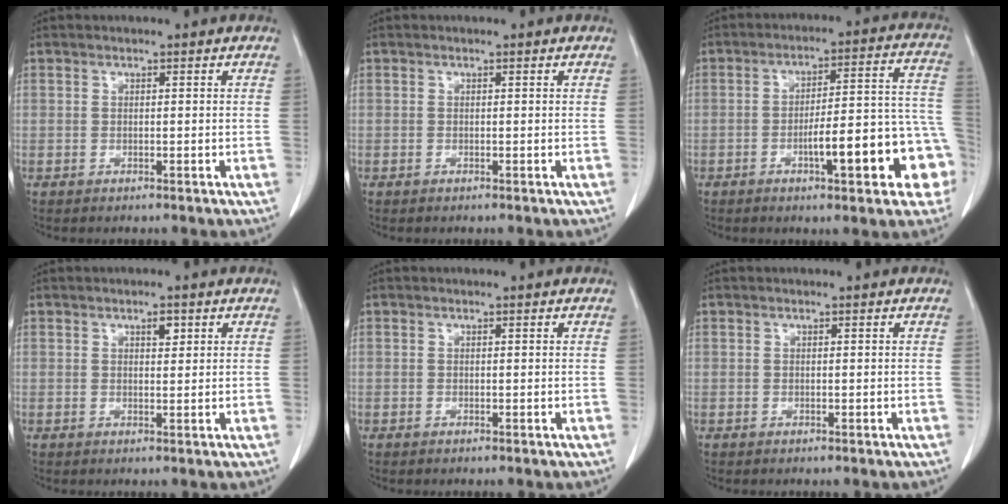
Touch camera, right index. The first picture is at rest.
{"total": 0.0}
{"total": 14.4, "force": [-5.3, 2.9, 13.0], "torque": [-0.147, 0.039, -0.067]}
{"total": 1.7, "force": [0.9, 0.7, 1.3], "torque": [-0.019, -0.002, 0.012]}
{"total": 0.0}
{"total": 0.0}